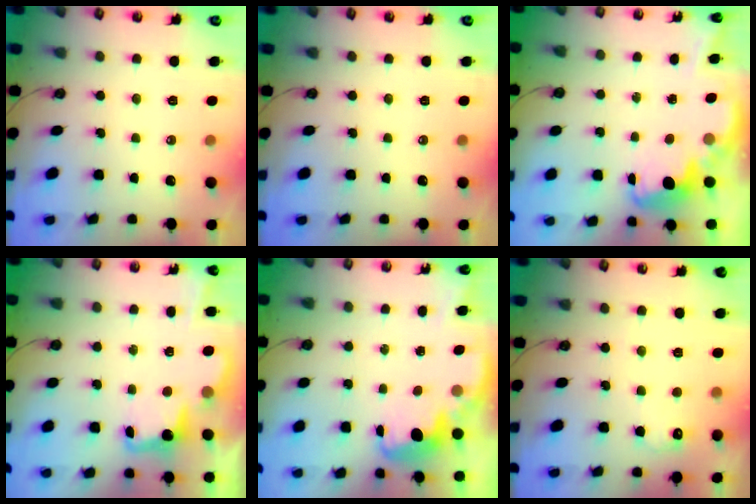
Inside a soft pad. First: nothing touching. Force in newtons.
{"total": 0.0}
{"total": 3.8, "press": 3.7, "slide": 0.6}
{"total": 4.1, "press": 4.1, "slide": 0.4}
{"total": 2.7, "press": 2.6, "slide": 0.5}
{"total": 6.0, "press": 6.0, "slide": 0.5}